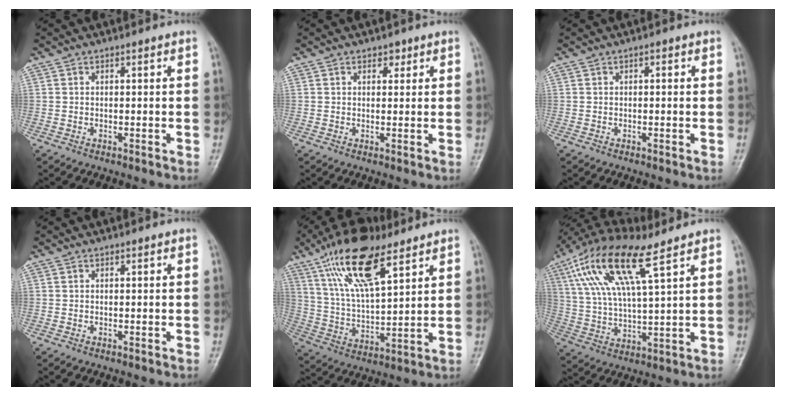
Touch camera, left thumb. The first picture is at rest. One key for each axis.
{"total": 2.1, "fx": 1.1, "fy": 1.5, "fz": 1.0, "tx": 0.004, "ty": -0.003, "tz": 0.011}
{"total": 1.1, "fx": 0.1, "fy": 0.6, "fz": 0.9, "tx": -0.005, "ty": 0.003, "tz": -0.002}
{"total": 0.0}
{"total": 17.0, "fx": 9.9, "fy": 6.2, "fz": 12.4, "tx": -0.210, "ty": -0.030, "tz": 0.185}
{"total": 16.3, "fx": 8.1, "fy": 4.6, "fz": 13.4, "tx": -0.274, "ty": -0.006, "tz": 0.155}